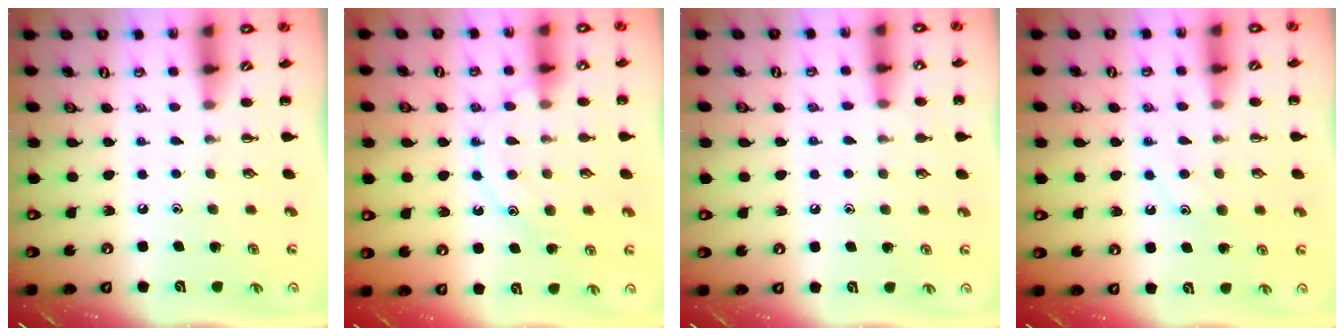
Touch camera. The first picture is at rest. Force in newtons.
{"total": 12.4, "press": 12.4, "slide": 0.6}
{"total": 7.2, "press": 6.9, "slide": 2.0}
{"total": 9.4, "press": 9.4, "slide": 0.7}